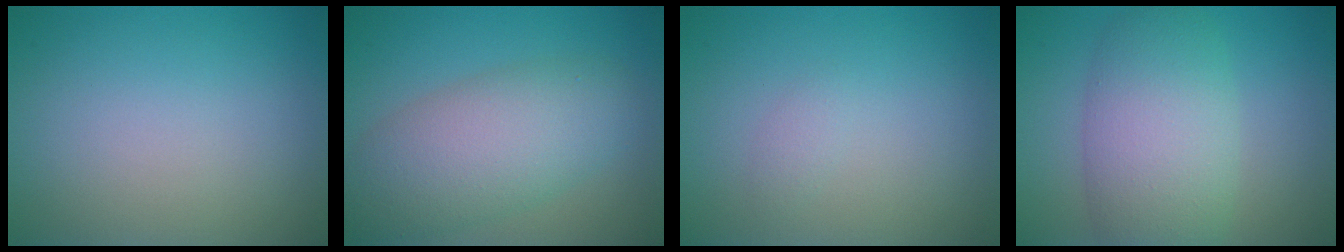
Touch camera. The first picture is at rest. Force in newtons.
{"total": 6.7, "press": 6.7, "slide": 0.5}
{"total": 0.7, "press": 0.7, "slide": 0.0}
{"total": 7.3, "press": 7.3, "slide": 0.3}